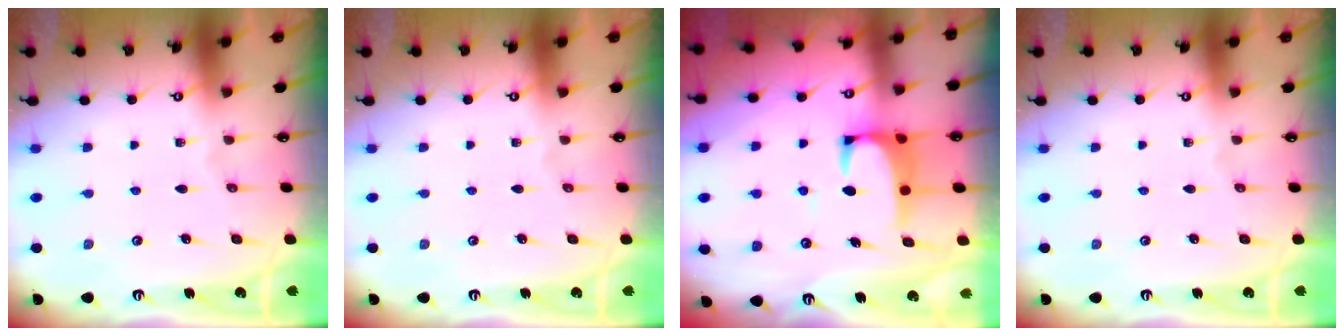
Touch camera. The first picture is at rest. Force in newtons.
{"total": 0.0}
{"total": 3.8, "press": 3.7, "slide": 0.7}
{"total": 0.0}